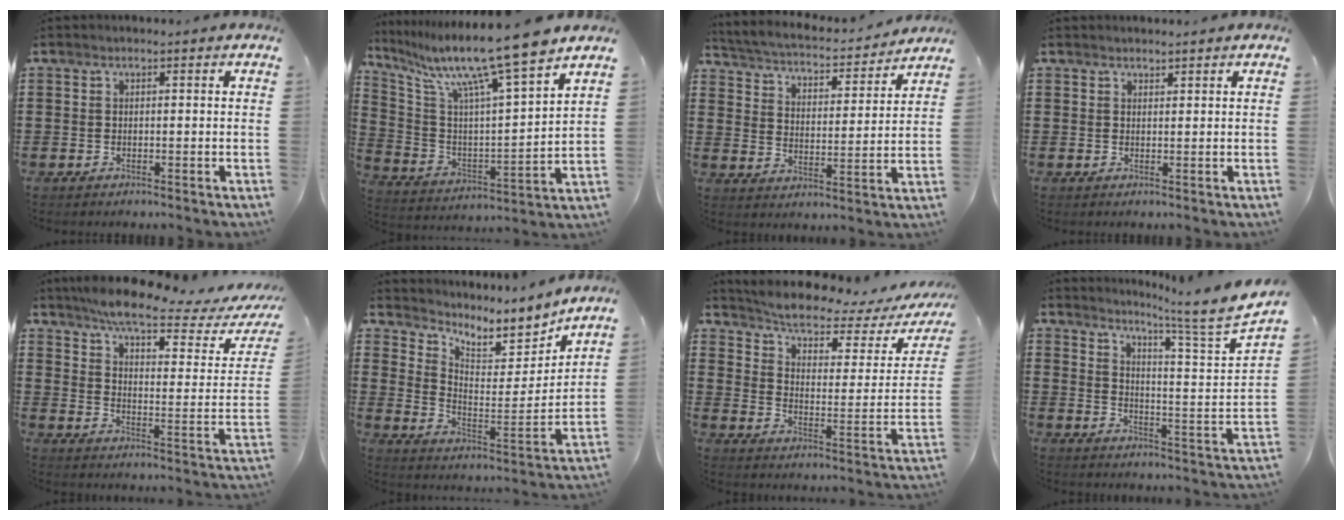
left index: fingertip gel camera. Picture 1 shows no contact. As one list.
[{"total": 12.6, "force": [10.1, -0.2, 7.6], "torque": [-0.175, -0.072, 0.162]}, {"total": 3.1, "force": [3.1, 0.2, 0.6], "torque": [-0.035, -0.029, 0.042]}, {"total": 1.1, "force": [1.0, 0.1, 0.0], "torque": [-0.001, -0.001, 0.021]}, {"total": 6.8, "force": [5.7, -0.1, 3.8], "torque": [-0.091, -0.036, 0.092]}, {"total": 5.5, "force": [5.1, 1.8, 1.3], "torque": [-0.045, -0.047, 0.080]}, {"total": 5.2, "force": [4.4, 0.8, 2.6], "torque": [-0.076, -0.029, 0.068]}, {"total": 5.7, "force": [4.8, -1.6, 2.6], "torque": [-0.057, -0.055, 0.067]}]